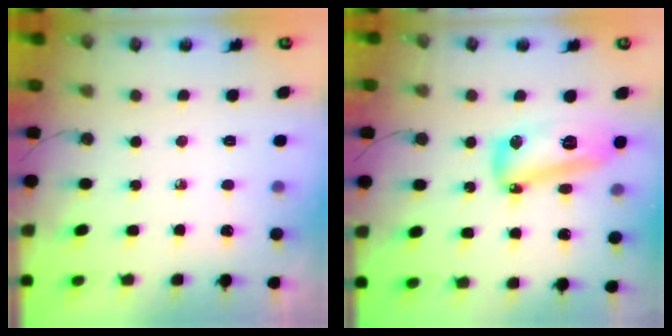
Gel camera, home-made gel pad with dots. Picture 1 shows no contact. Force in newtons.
{"total": 13.9, "press": 13.8, "slide": 1.4}